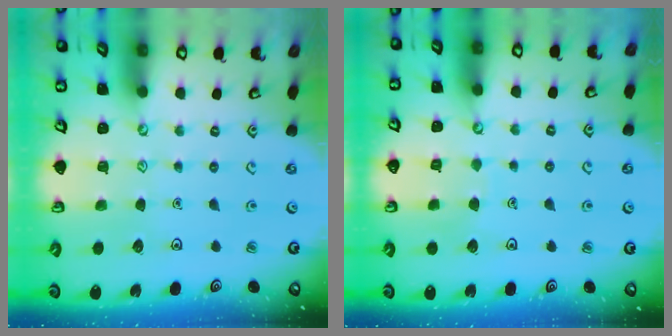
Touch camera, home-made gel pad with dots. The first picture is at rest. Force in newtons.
{"total": 4.4, "press": 4.4, "slide": 0.4}